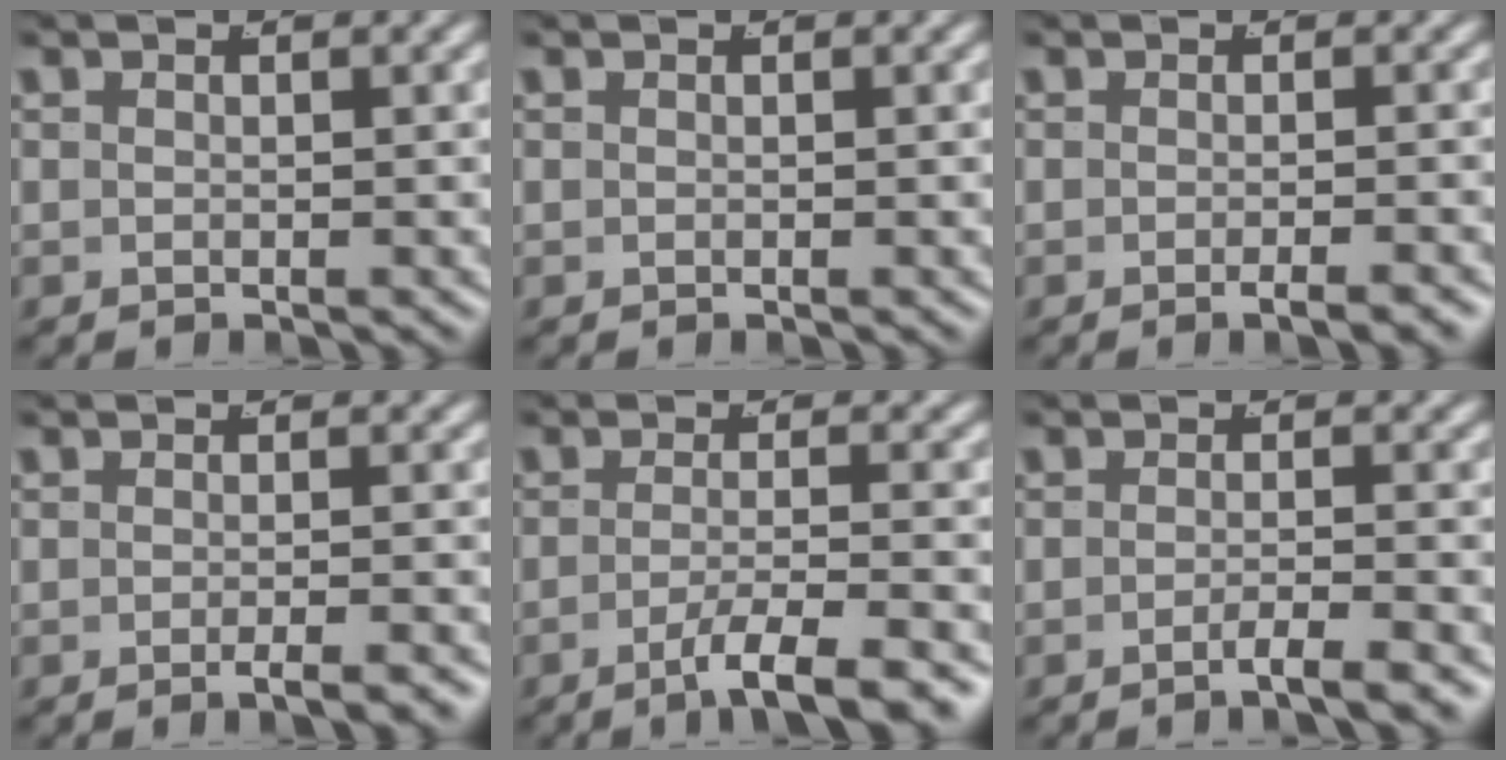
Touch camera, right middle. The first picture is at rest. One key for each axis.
{"total": 0.0}
{"total": 1.7, "fx": -1.4, "fy": -0.2, "fz": 1.0, "tx": -0.013, "ty": 0.005, "tz": -0.026}
{"total": 2.1, "fx": -1.6, "fy": -0.2, "fz": 1.3, "tx": -0.015, "ty": 0.004, "tz": -0.029}
{"total": 5.5, "fx": -3.7, "fy": 0.5, "fz": 4.0, "tx": -0.065, "ty": -0.018, "tz": -0.051}
{"total": 2.4, "fx": -1.9, "fy": -0.3, "fz": 1.4, "tx": -0.023, "ty": -0.002, "tz": -0.035}